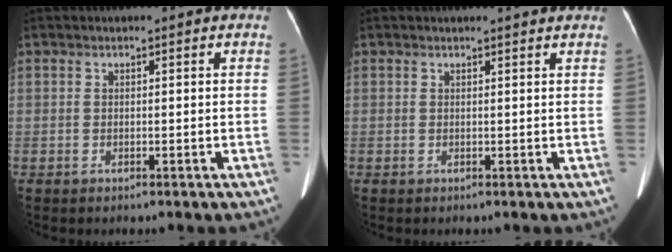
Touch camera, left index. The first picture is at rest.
{"total": 2.2, "force": [2.2, -0.2, 0.5], "torque": [-0.012, 0.002, 0.018]}